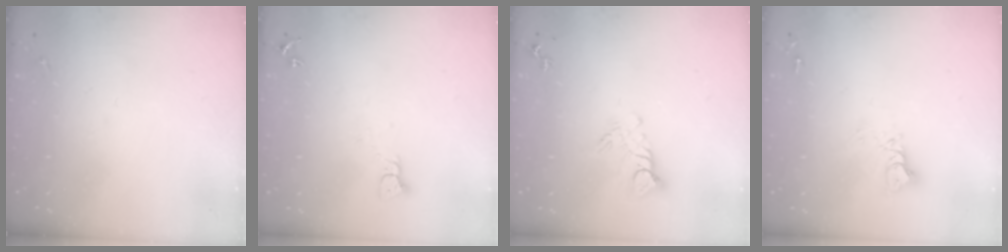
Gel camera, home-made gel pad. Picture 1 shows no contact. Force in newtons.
{"total": 2.1, "press": 2.1, "slide": 0.2}
{"total": 6.8, "press": 6.8, "slide": 0.5}
{"total": 7.3, "press": 7.3, "slide": 0.7}